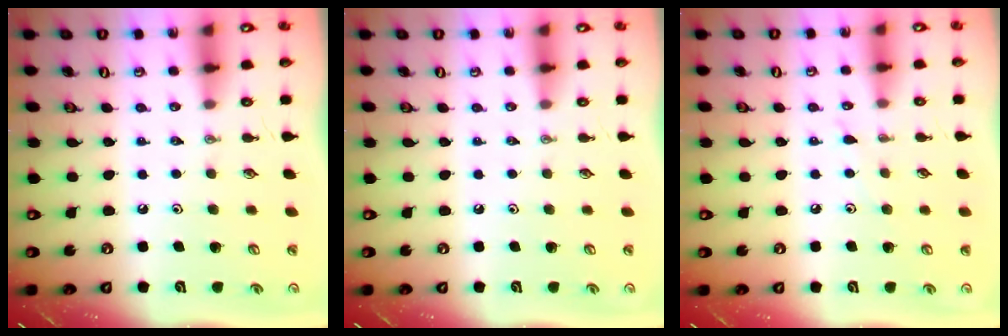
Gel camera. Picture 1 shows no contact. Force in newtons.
{"total": 0.0}
{"total": 4.0, "press": 4.0, "slide": 0.4}